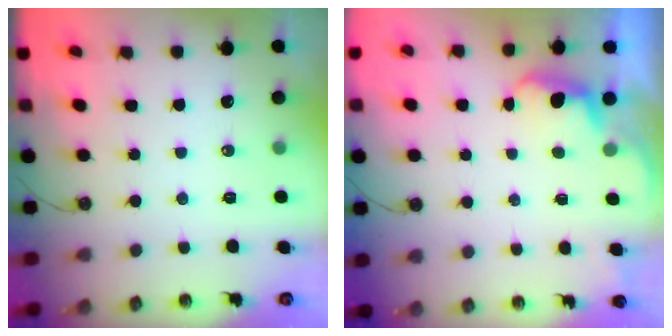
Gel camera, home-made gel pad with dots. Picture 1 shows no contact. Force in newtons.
{"total": 2.3, "press": 2.1, "slide": 0.9}